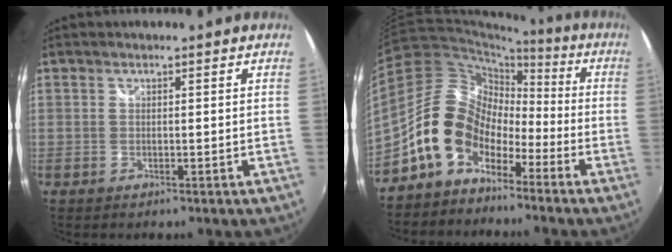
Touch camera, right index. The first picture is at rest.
{"total": 12.0, "force": [-6.9, 8.0, 5.7], "torque": [-0.104, 0.029, -0.131]}